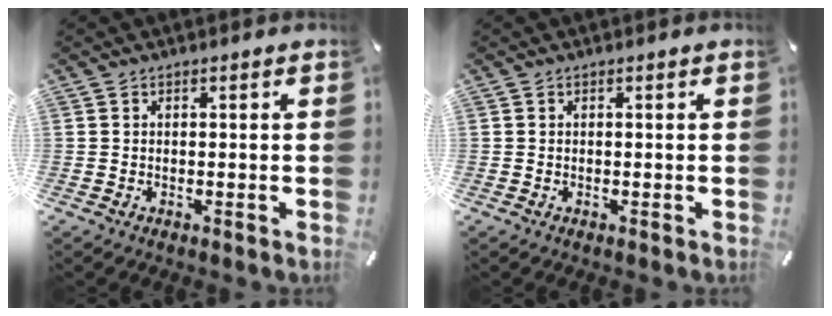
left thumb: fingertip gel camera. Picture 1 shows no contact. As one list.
[{"total": 0.0}]